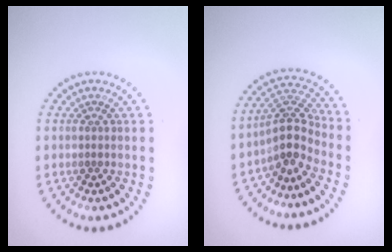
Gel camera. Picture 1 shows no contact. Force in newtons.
{"total": 3.6, "press": 2.9, "slide": 2.1}